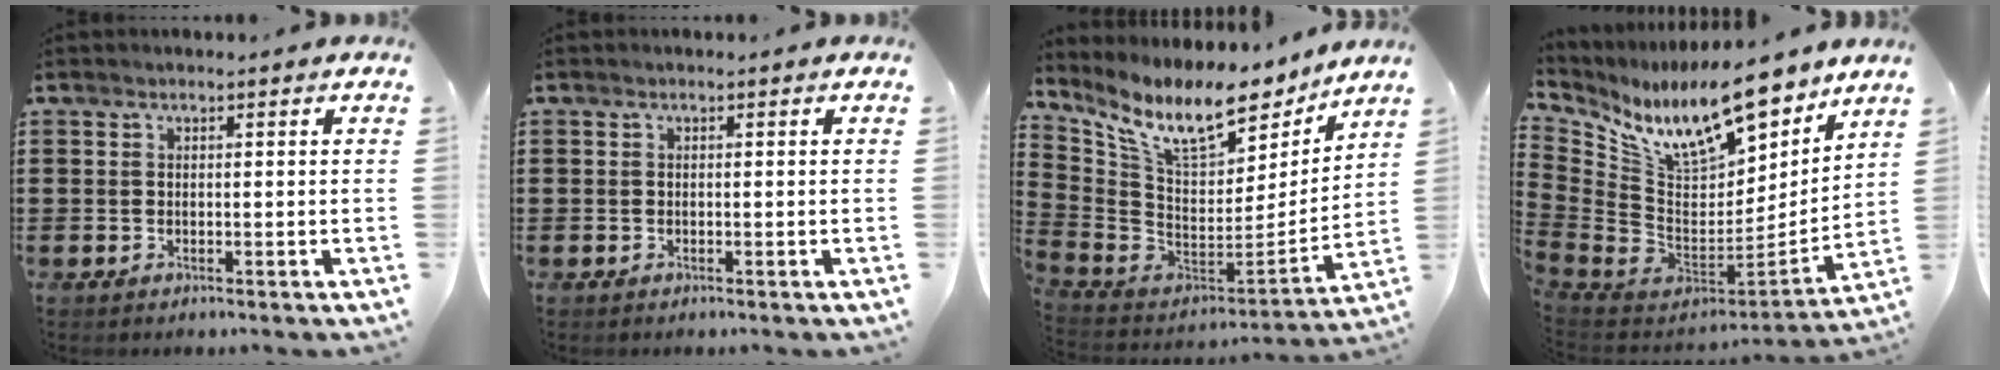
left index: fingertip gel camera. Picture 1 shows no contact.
{"total": 0.0}
{"total": 12.3, "force": [8.6, 3.9, 8.0], "torque": [-0.173, -0.055, 0.147]}
{"total": 15.8, "force": [10.7, 5.7, 10.1], "torque": [-0.209, -0.081, 0.182]}